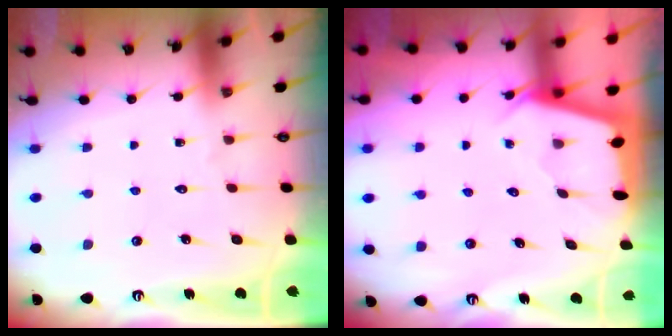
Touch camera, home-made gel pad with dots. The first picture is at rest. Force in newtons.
{"total": 2.0, "press": 2.0, "slide": 0.3}